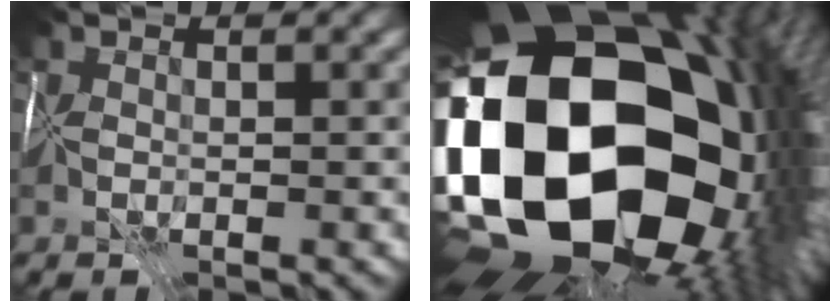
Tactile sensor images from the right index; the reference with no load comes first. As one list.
[{"total": 22.6, "force": [-0.6, 16.2, 15.8], "torque": [-0.278, -0.050, -0.030]}]